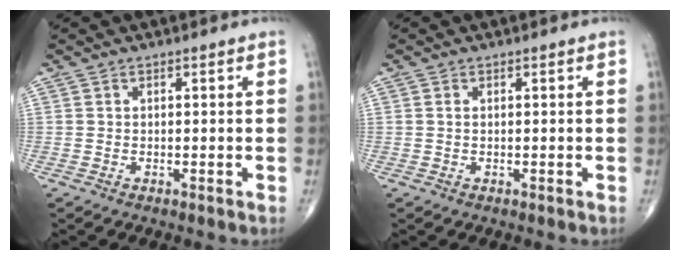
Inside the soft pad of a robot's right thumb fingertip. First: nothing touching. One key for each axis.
{"total": 0.5, "fx": 0.1, "fy": 0.2, "fz": 0.5, "tx": -0.012, "ty": 0.001, "tz": 0.002}